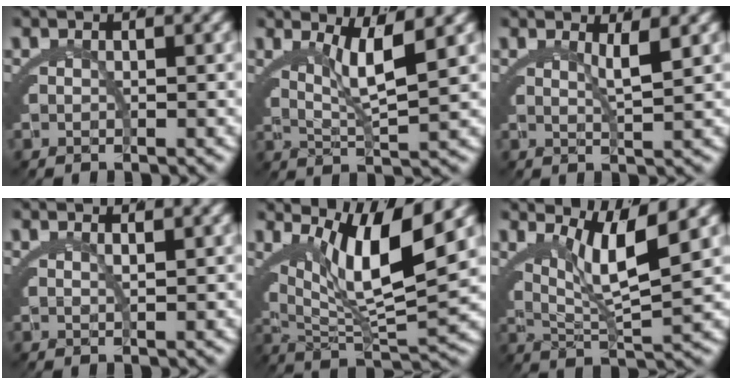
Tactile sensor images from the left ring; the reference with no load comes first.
{"total": 4.0, "force": [2.0, 0.1, 3.5], "torque": [-0.059, -0.003, 0.040]}
{"total": 2.2, "force": [1.4, -1.0, 1.4], "torque": [-0.020, -0.006, 0.029]}
{"total": 1.3, "force": [1.0, -0.5, 0.6], "torque": [-0.012, -0.002, 0.023]}
{"total": 9.6, "force": [3.5, 3.8, 8.2], "torque": [-0.141, 0.001, 0.061]}
{"total": 6.0, "force": [2.7, 1.6, 5.2], "torque": [-0.090, -0.001, 0.047]}